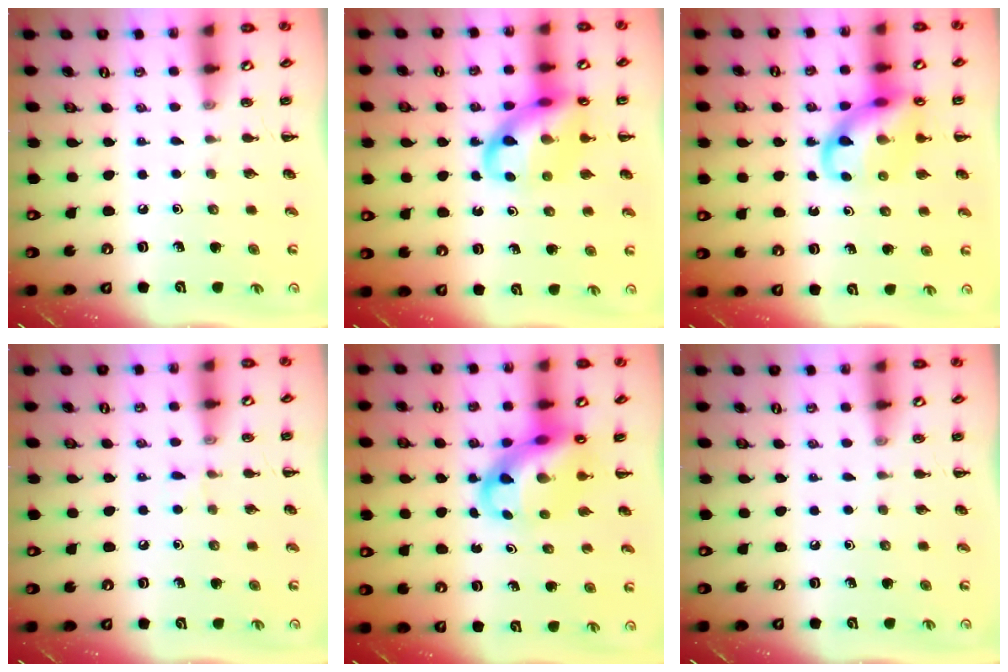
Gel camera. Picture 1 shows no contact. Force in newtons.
{"total": 15.2, "press": 15.0, "slide": 2.6}
{"total": 13.5, "press": 13.3, "slide": 1.9}
{"total": 3.5, "press": 3.3, "slide": 1.1}
{"total": 11.5, "press": 11.0, "slide": 3.2}
{"total": 0.0}